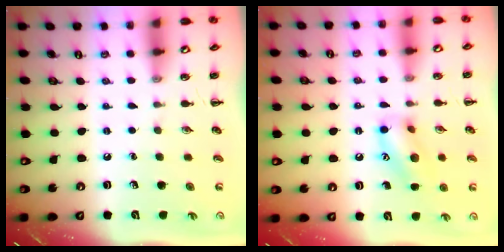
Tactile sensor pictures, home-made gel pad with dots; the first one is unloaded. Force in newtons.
{"total": 12.7, "press": 12.6, "slide": 1.4}